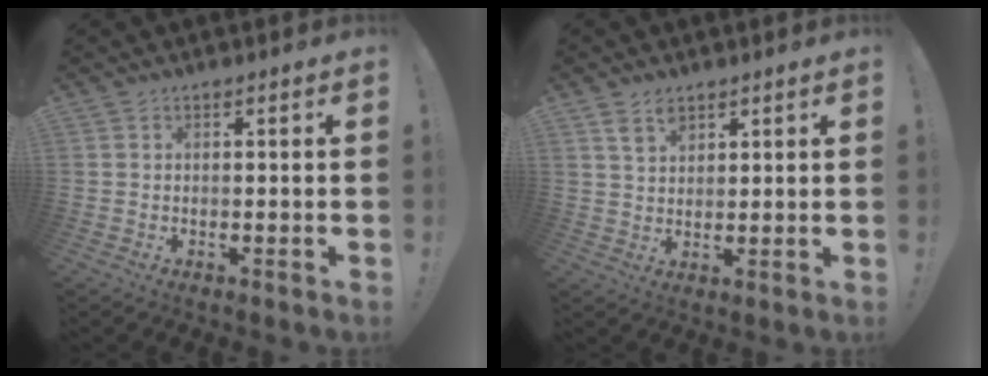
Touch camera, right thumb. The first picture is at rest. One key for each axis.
{"total": 4.8, "fx": 3.1, "fy": 2.7, "fz": 2.3, "tx": -0.036, "ty": -0.015, "tz": 0.057}